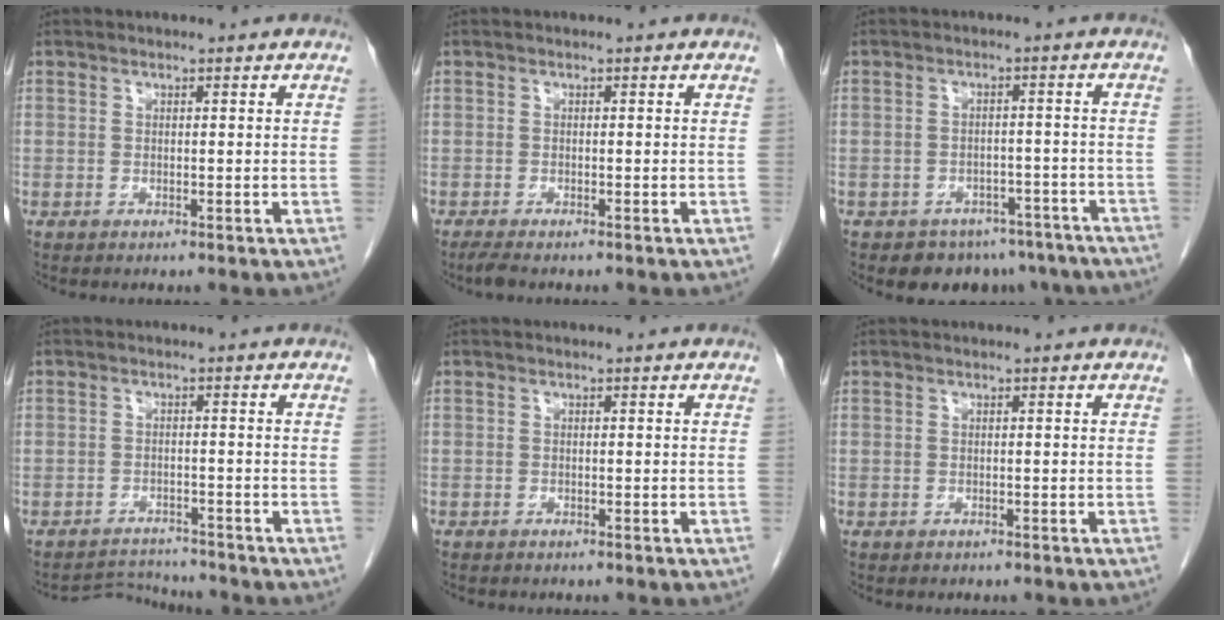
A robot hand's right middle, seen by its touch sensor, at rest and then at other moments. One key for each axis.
{"total": 1.4, "fx": -1.2, "fy": 0.1, "fz": 0.8, "tx": -0.025, "ty": -0.007, "tz": -0.023}
{"total": 9.9, "fx": -7.7, "fy": 5.8, "fz": 2.1, "tx": -0.012, "ty": 0.012, "tz": -0.085}
{"total": 4.0, "fx": -3.7, "fy": -0.1, "fz": -1.3, "tx": 0.023, "ty": -0.002, "tz": -0.058}
{"total": 0.8, "fx": -0.7, "fy": 0.3, "fz": 0.2, "tx": -0.009, "ty": 0.001, "tz": -0.011}
{"total": 0.5, "fx": -0.4, "fy": 0.2, "fz": 0.2, "tx": -0.013, "ty": 0.000, "tz": -0.007}